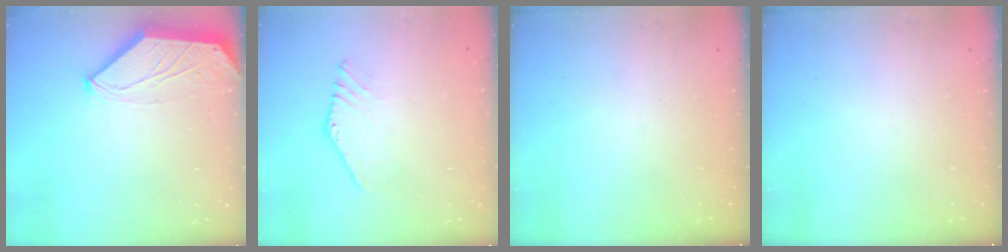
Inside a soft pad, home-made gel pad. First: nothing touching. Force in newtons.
{"total": 1.6, "press": 1.6, "slide": 0.1}
{"total": 0.0}
{"total": 0.0}